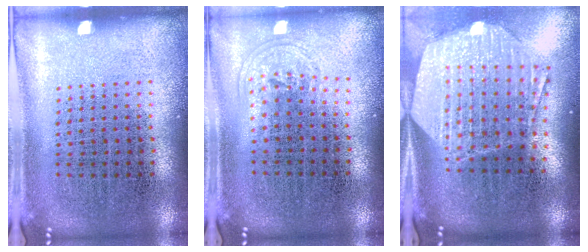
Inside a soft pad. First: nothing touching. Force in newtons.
{"total": 0.8, "press": 0.6, "slide": 0.6}
{"total": 2.9, "press": 2.3, "slide": 1.8}